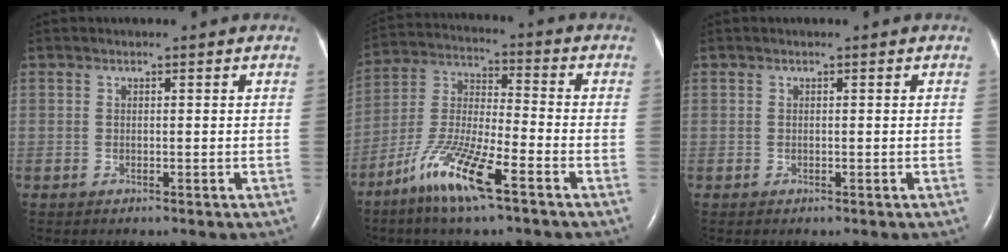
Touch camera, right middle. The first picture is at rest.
{"total": 12.5, "force": [-7.4, 1.4, 10.0], "torque": [-0.214, -0.020, -0.145]}
{"total": 0.0}